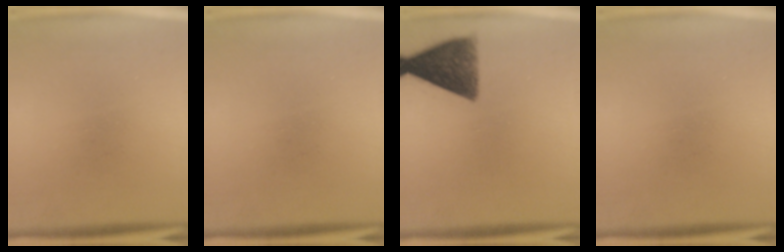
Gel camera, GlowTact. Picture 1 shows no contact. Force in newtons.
{"total": 0.0}
{"total": 9.0}
{"total": 0.0}